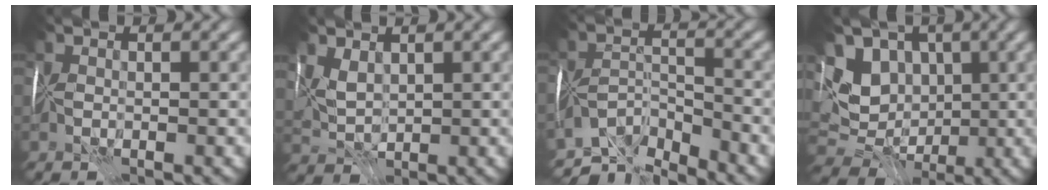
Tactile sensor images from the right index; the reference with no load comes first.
{"total": 2.0, "force": [1.0, 0.8, 1.5], "torque": [-0.030, -0.005, 0.024]}
{"total": 6.2, "force": [-6.2, -0.1, 0.6], "torque": [0.006, -0.016, -0.117]}
{"total": 10.6, "force": [0.9, 8.6, 6.2], "torque": [-0.101, 0.000, 0.008]}